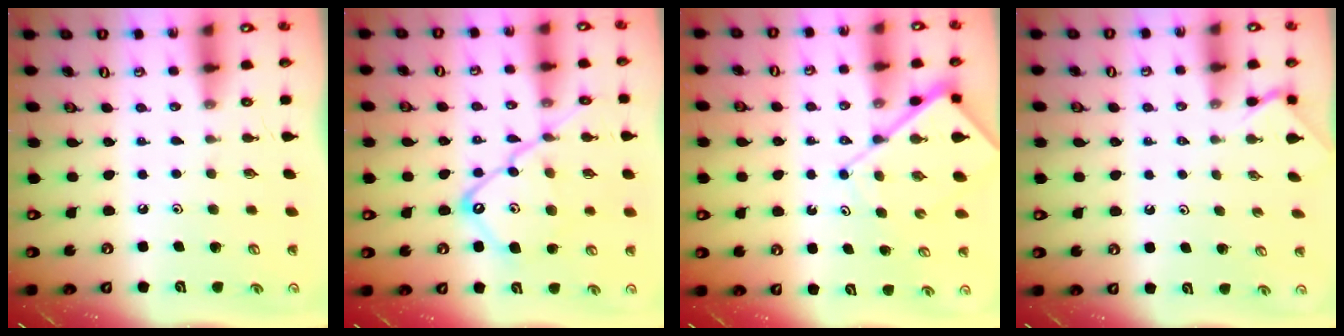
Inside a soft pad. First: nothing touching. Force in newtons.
{"total": 16.0, "press": 15.9, "slide": 1.6}
{"total": 8.6, "press": 8.6, "slide": 1.0}
{"total": 2.4, "press": 2.4, "slide": 0.4}